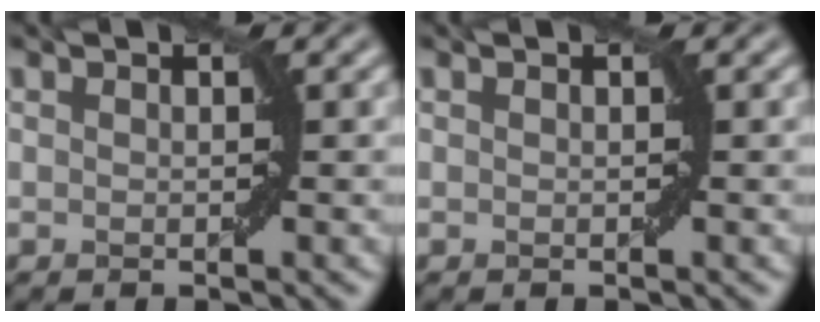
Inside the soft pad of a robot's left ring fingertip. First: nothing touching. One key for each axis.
{"total": 0.0}